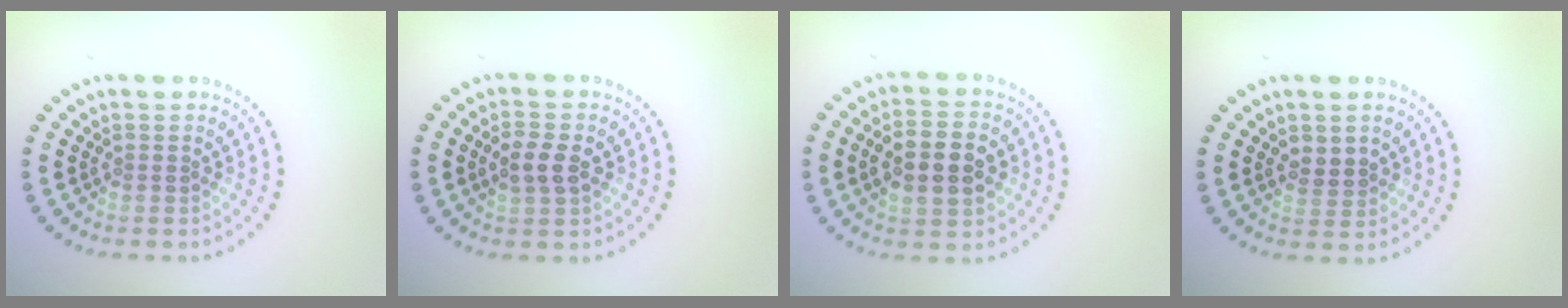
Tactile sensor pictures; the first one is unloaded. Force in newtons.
{"total": 2.7, "press": 2.6, "slide": 0.3}
{"total": 5.5, "press": 5.4, "slide": 0.3}
{"total": 1.7, "press": 1.6, "slide": 0.6}